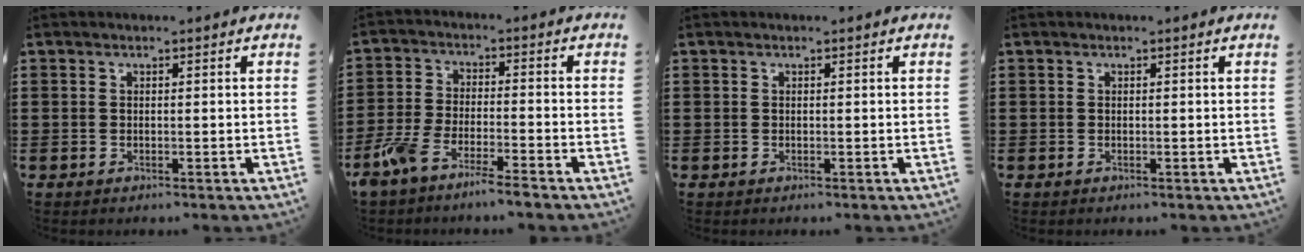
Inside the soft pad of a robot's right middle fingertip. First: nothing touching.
{"total": 5.7, "force": [-5.0, 0.2, 2.7], "torque": [-0.080, -0.013, -0.102]}
{"total": 0.0}
{"total": 0.0}